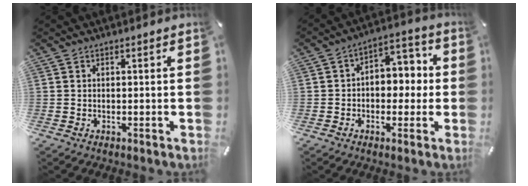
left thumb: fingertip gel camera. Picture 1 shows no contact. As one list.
[{"total": 6.5, "force": [-1.0, 5.2, 3.9], "torque": [-0.040, 0.006, -0.027]}]